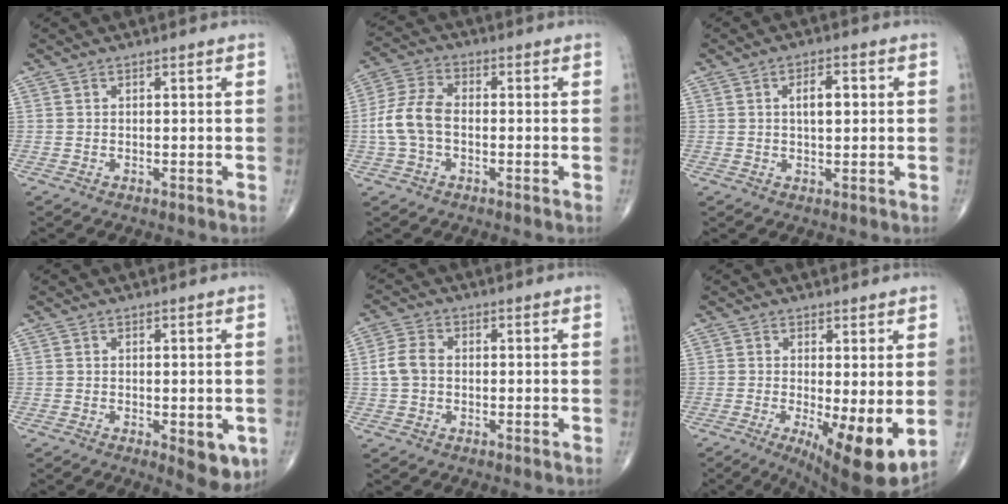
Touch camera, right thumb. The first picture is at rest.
{"total": 8.5, "force": [-1.1, 5.2, 6.6], "torque": [-0.147, 0.025, -0.028]}
{"total": 4.7, "force": [0.9, 2.1, 4.0], "torque": [-0.060, 0.002, 0.012]}
{"total": 5.9, "force": [-1.7, 2.4, 5.1], "torque": [-0.049, -0.011, -0.018]}
{"total": 4.8, "force": [0.0, 3.5, 3.3], "torque": [-0.072, 0.013, -0.005]}
{"total": 11.4, "force": [-1.8, 3.1, 10.8], "torque": [-0.164, -0.029, -0.021]}